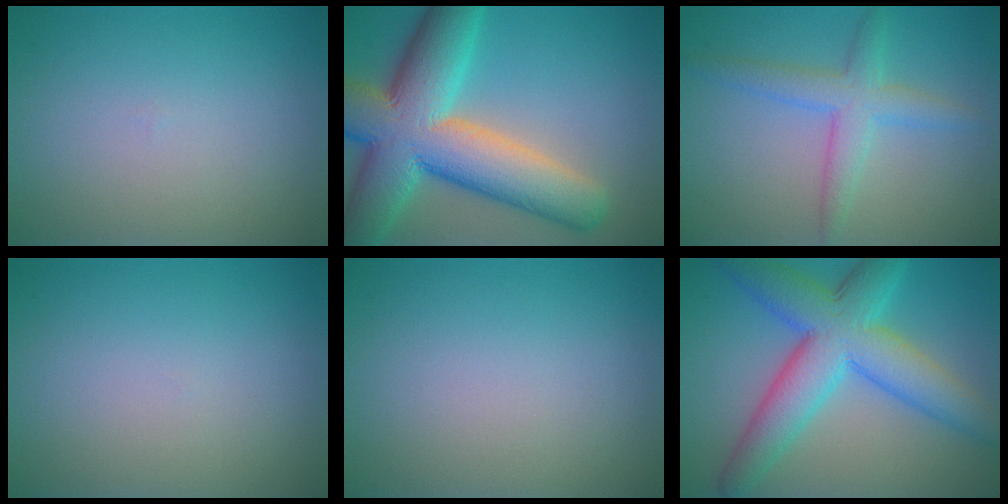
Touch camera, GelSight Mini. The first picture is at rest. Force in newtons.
{"total": 14.0, "press": 13.9, "slide": 0.8}
{"total": 3.7, "press": 3.7, "slide": 0.0}
{"total": 0.0}
{"total": 0.0}
{"total": 9.2, "press": 9.2, "slide": 0.2}